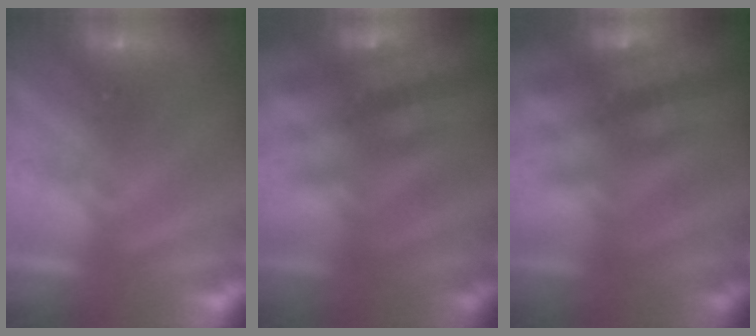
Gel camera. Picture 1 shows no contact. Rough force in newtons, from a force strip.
{"total": 2.8}
{"total": 2.8}